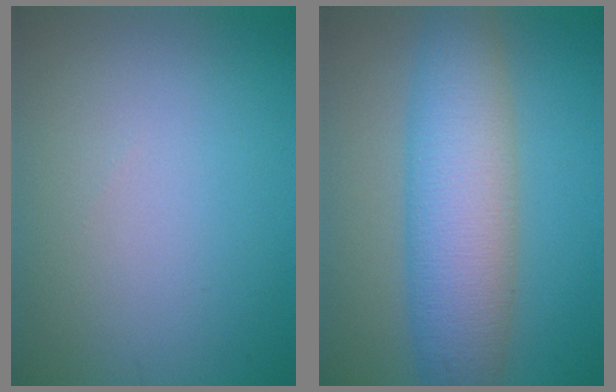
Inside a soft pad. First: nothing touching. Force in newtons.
{"total": 8.4, "press": 8.3, "slide": 0.2}